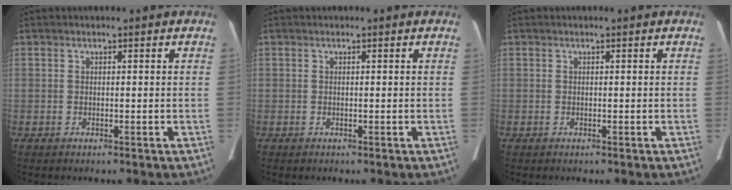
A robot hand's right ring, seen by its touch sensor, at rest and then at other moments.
{"total": 0.0}
{"total": 0.0}